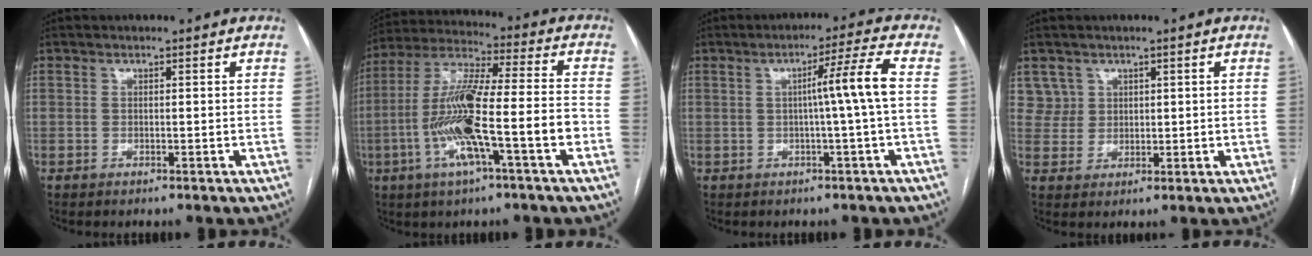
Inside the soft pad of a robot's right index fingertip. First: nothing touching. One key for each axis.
{"total": 16.3, "fx": -4.9, "fy": 1.3, "fz": 15.5, "tx": -0.297, "ty": 0.006, "tz": -0.088}
{"total": 6.3, "fx": 0.0, "fy": -1.6, "fz": 6.1, "tx": -0.092, "ty": 0.011, "tz": 0.003}
{"total": 3.9, "fx": 2.2, "fy": 3.3, "fz": -0.3, "tx": 0.020, "ty": 0.004, "tz": 0.042}